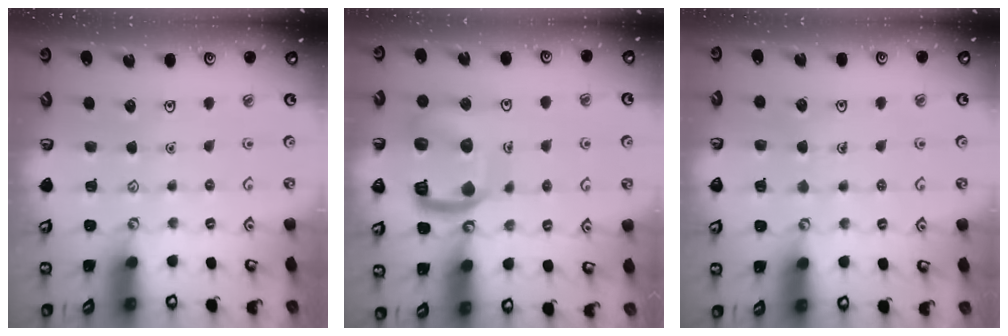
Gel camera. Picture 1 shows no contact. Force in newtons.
{"total": 17.3, "press": 17.2, "slide": 1.9}
{"total": 4.1, "press": 4.0, "slide": 0.4}